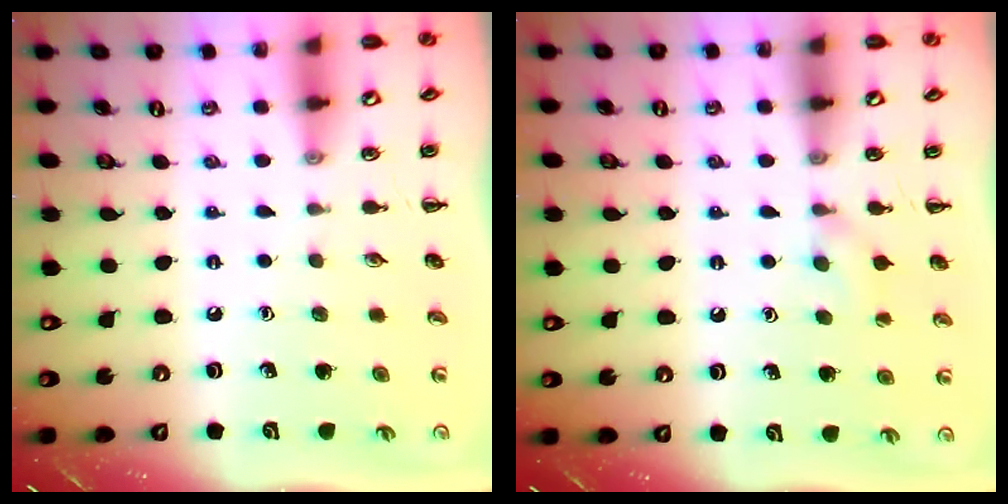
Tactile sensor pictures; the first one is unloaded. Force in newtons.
{"total": 6.6, "press": 6.4, "slide": 1.7}